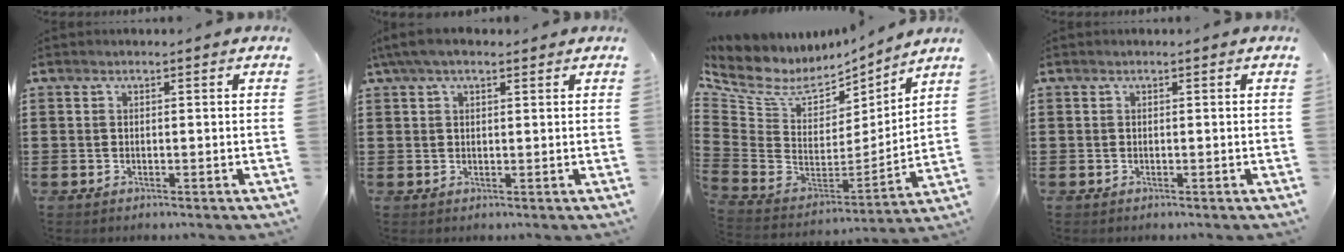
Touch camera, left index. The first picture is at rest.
{"total": 3.2, "force": [2.0, 1.1, 2.3], "torque": [-0.049, 0.008, 0.037]}
{"total": 7.0, "force": [5.1, 4.2, 2.2], "torque": [-0.088, -0.047, 0.087]}
{"total": 0.0}